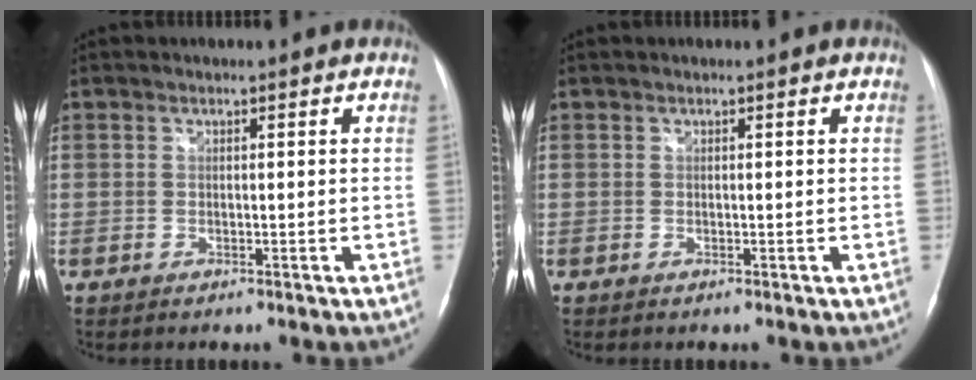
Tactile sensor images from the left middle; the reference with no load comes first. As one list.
[{"total": 0.0}]